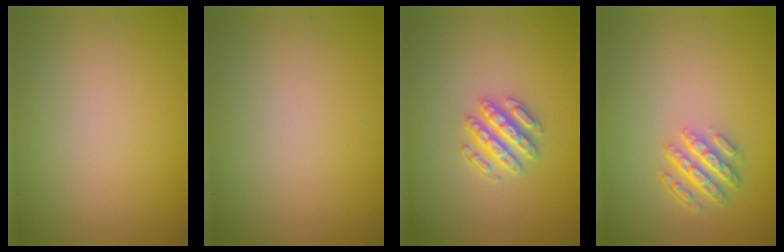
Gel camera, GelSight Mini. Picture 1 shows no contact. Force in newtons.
{"total": 0.0}
{"total": 3.2, "press": 3.1, "slide": 0.6}
{"total": 4.5, "press": 3.4, "slide": 3.0}